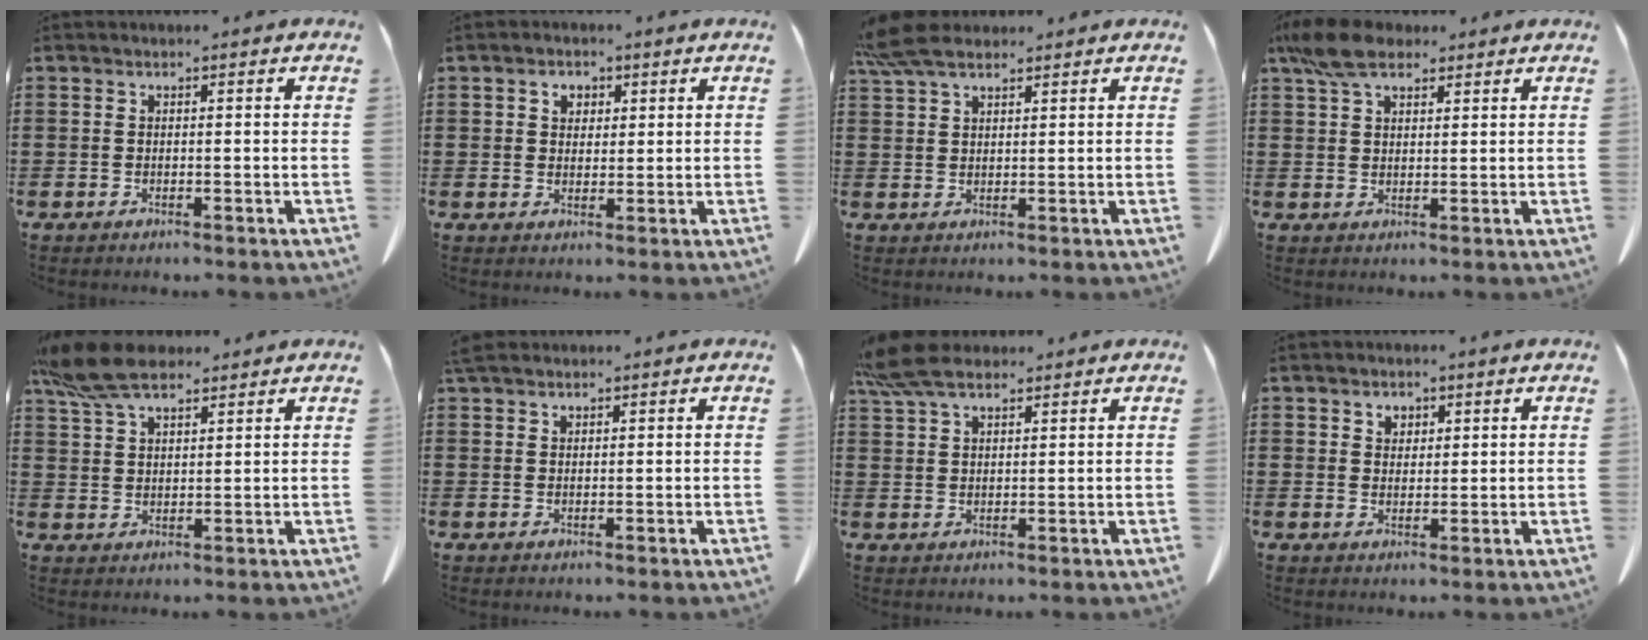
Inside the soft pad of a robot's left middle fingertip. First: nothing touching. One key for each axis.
{"total": 2.4, "fx": 1.1, "fy": 1.9, "fz": 1.0, "tx": -0.019, "ty": 0.004, "tz": 0.016}
{"total": 5.7, "fx": 4.3, "fy": 1.9, "fz": 3.2, "tx": -0.082, "ty": -0.002, "tz": 0.079}
{"total": 6.6, "fx": 4.6, "fy": 2.8, "fz": 3.9, "tx": -0.089, "ty": 0.002, "tz": 0.087}
{"total": 8.7, "fx": 6.6, "fy": 3.0, "fz": 4.8, "tx": -0.118, "ty": -0.007, "tz": 0.123}
{"total": 1.6, "fx": 1.5, "fy": 0.4, "fz": 0.4, "tx": -0.013, "ty": 0.002, "tz": 0.029}
{"total": 6.5, "fx": 5.0, "fy": 2.2, "fz": 3.6, "tx": -0.092, "ty": -0.006, "tz": 0.093}
{"total": 1.9, "fx": 1.4, "fy": 1.2, "fz": 0.3, "tx": -0.001, "ty": 0.002, "tz": 0.025}